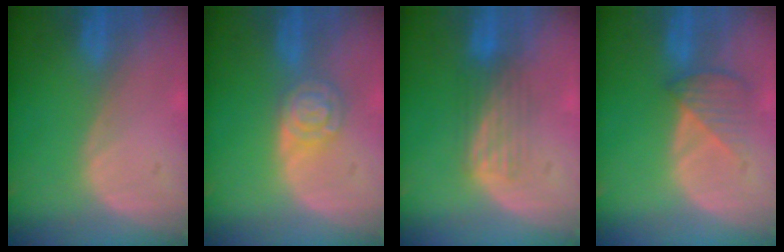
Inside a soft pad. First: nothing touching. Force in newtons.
{"total": 5.4, "press": 4.8, "slide": 2.5}
{"total": 4.1, "press": 4.1, "slide": 0.1}
{"total": 4.2, "press": 3.9, "slide": 1.6}